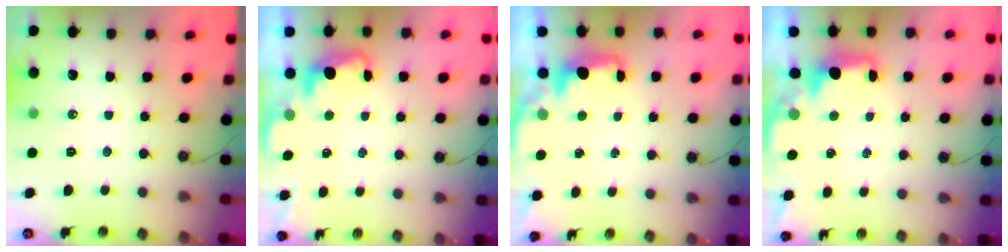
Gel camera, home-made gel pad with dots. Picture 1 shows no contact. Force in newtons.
{"total": 2.2, "press": 2.1, "slide": 0.5}
{"total": 2.1, "press": 2.0, "slide": 0.6}
{"total": 2.0, "press": 1.9, "slide": 0.7}